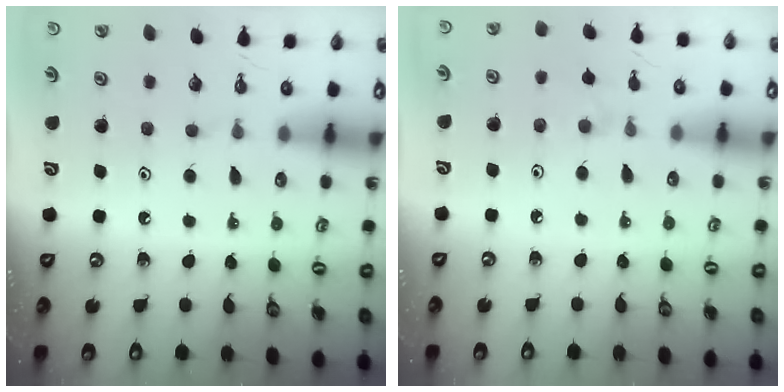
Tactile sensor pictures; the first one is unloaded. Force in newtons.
{"total": 2.7, "press": 2.6, "slide": 0.5}